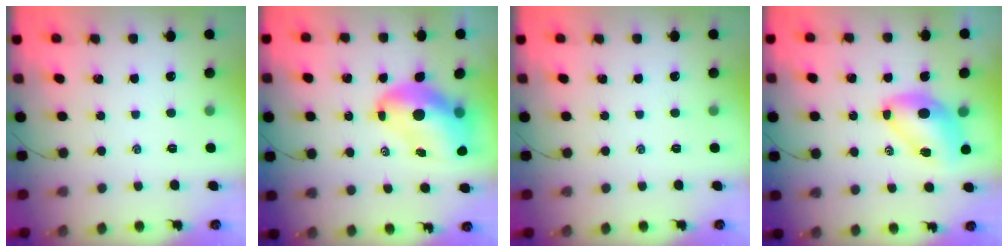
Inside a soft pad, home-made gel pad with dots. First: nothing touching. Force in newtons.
{"total": 11.0, "press": 10.5, "slide": 3.2}
{"total": 0.0}
{"total": 8.1, "press": 7.9, "slide": 2.0}